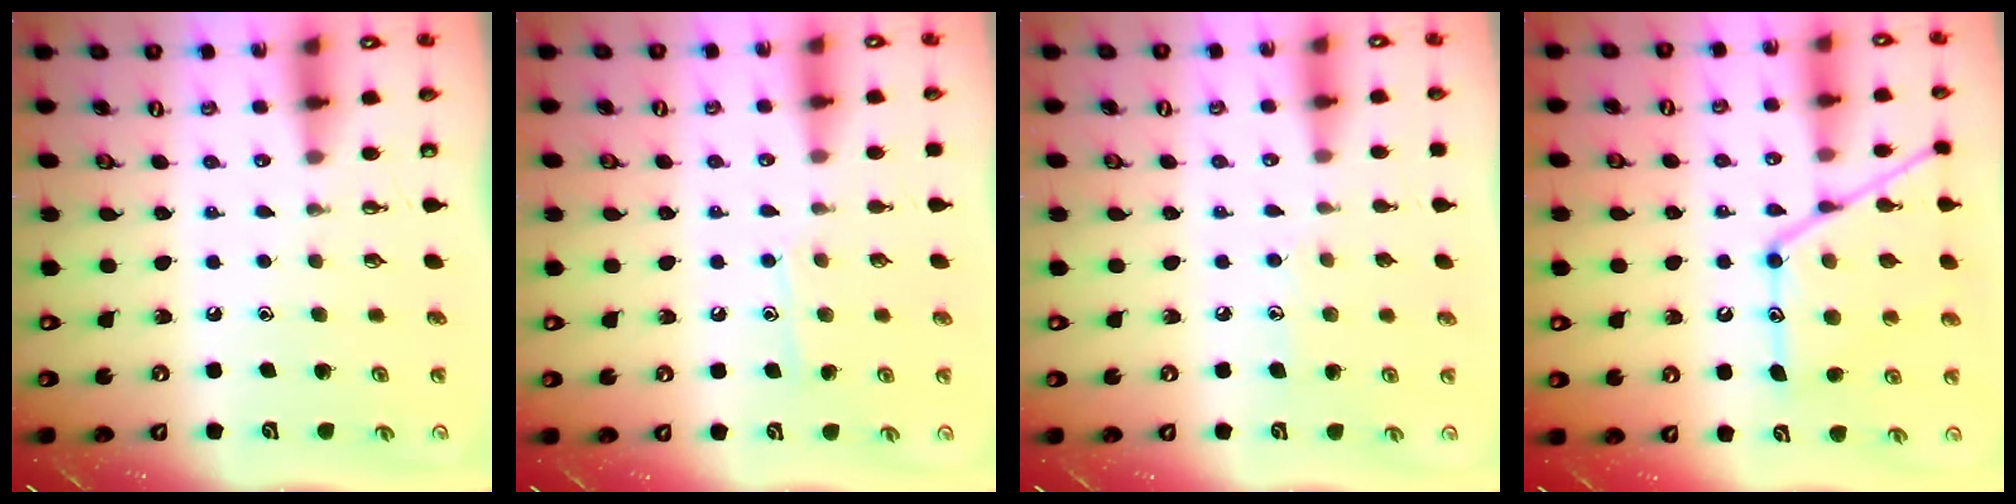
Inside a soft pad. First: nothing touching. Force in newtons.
{"total": 7.4, "press": 7.4, "slide": 0.3}
{"total": 7.0, "press": 6.9, "slide": 0.6}
{"total": 16.5, "press": 16.5, "slide": 1.2}